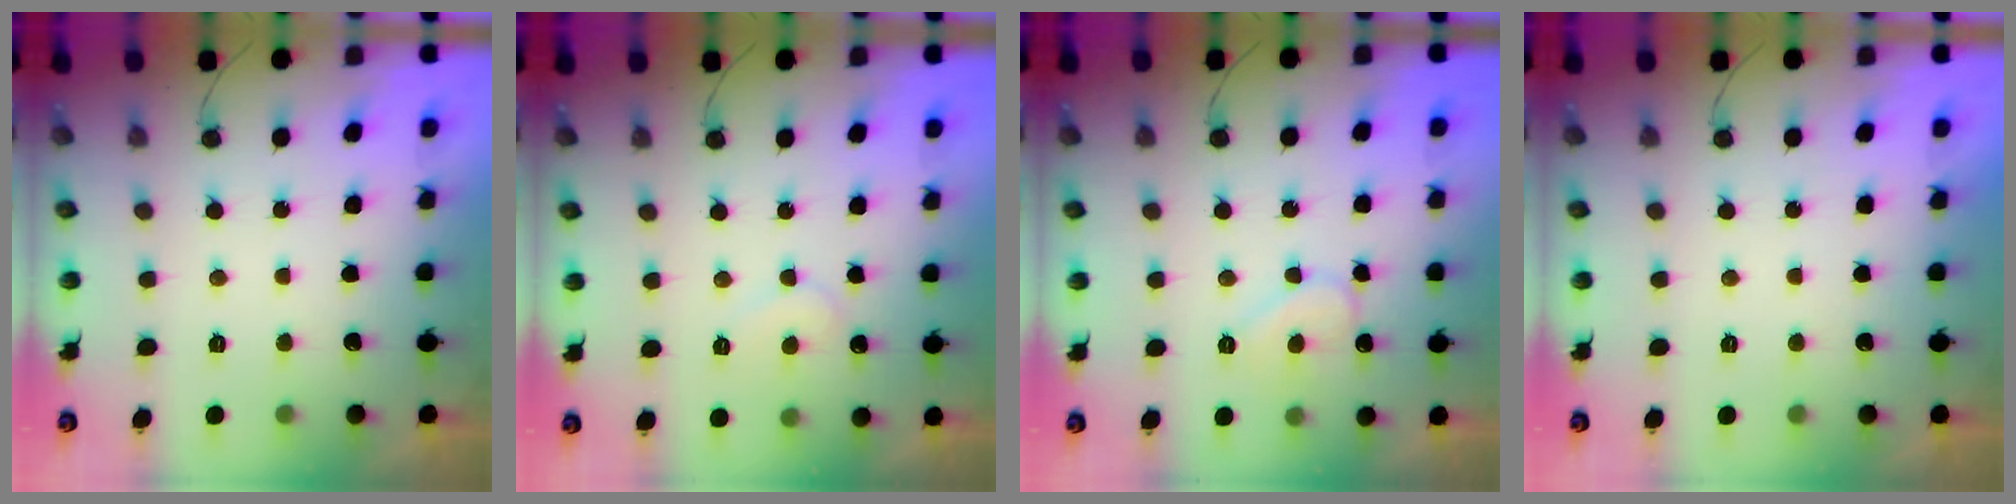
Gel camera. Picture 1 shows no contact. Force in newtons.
{"total": 6.0, "press": 6.0, "slide": 0.6}
{"total": 8.1, "press": 8.1, "slide": 0.2}
{"total": 1.8, "press": 1.7, "slide": 0.1}